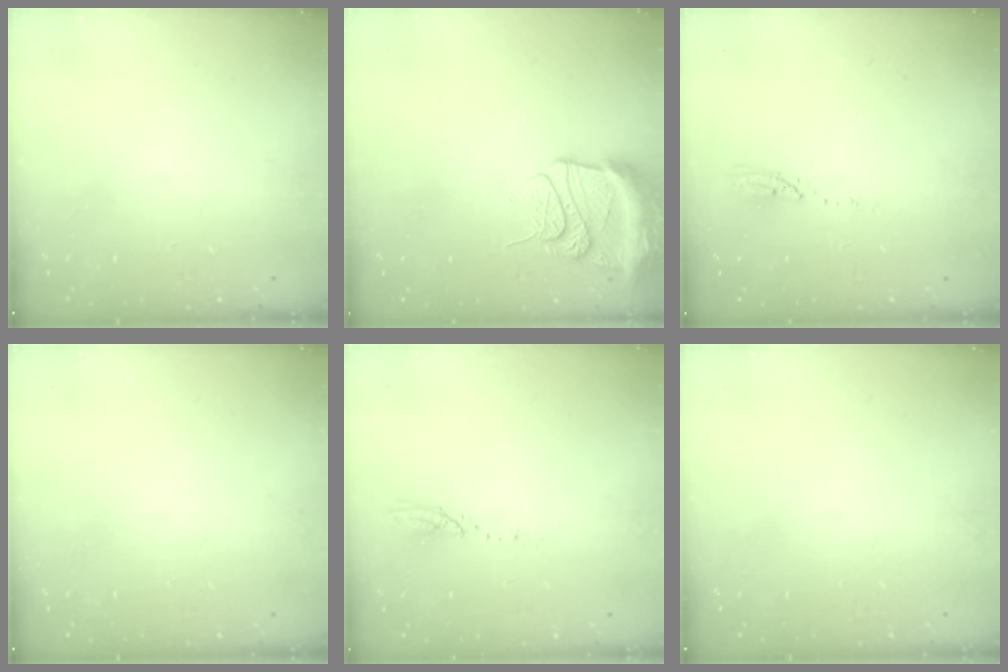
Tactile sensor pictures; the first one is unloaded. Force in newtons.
{"total": 14.0, "press": 13.9, "slide": 1.7}
{"total": 3.0, "press": 2.9, "slide": 0.3}
{"total": 0.0}
{"total": 3.0, "press": 3.0, "slide": 0.2}
{"total": 0.0}